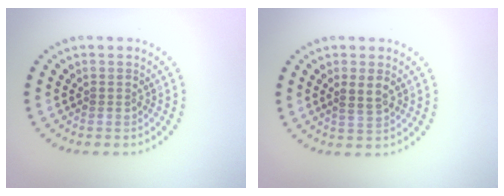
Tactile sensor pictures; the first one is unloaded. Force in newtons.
{"total": 1.9, "press": 1.8, "slide": 0.5}